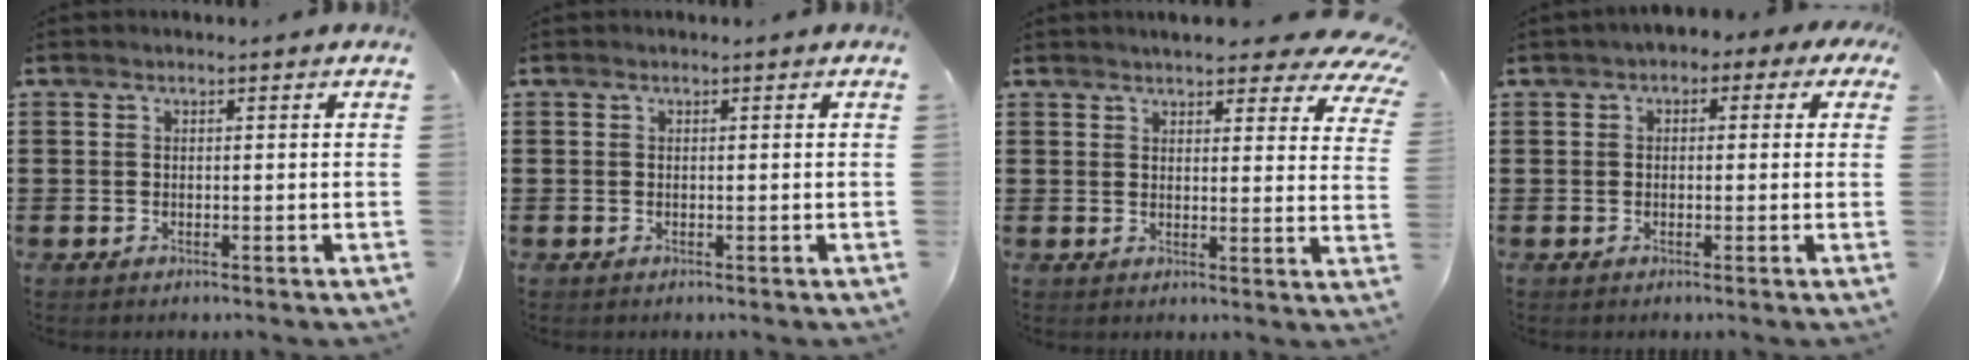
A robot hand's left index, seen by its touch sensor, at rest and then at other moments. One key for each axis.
{"total": 0.0}
{"total": 5.4, "fx": 4.8, "fy": 0.8, "fz": 2.4, "tx": -0.046, "ty": -0.021, "tz": 0.083}
{"total": 1.9, "fx": -0.5, "fy": 1.4, "fz": 1.2, "tx": -0.025, "ty": 0.011, "tz": -0.013}